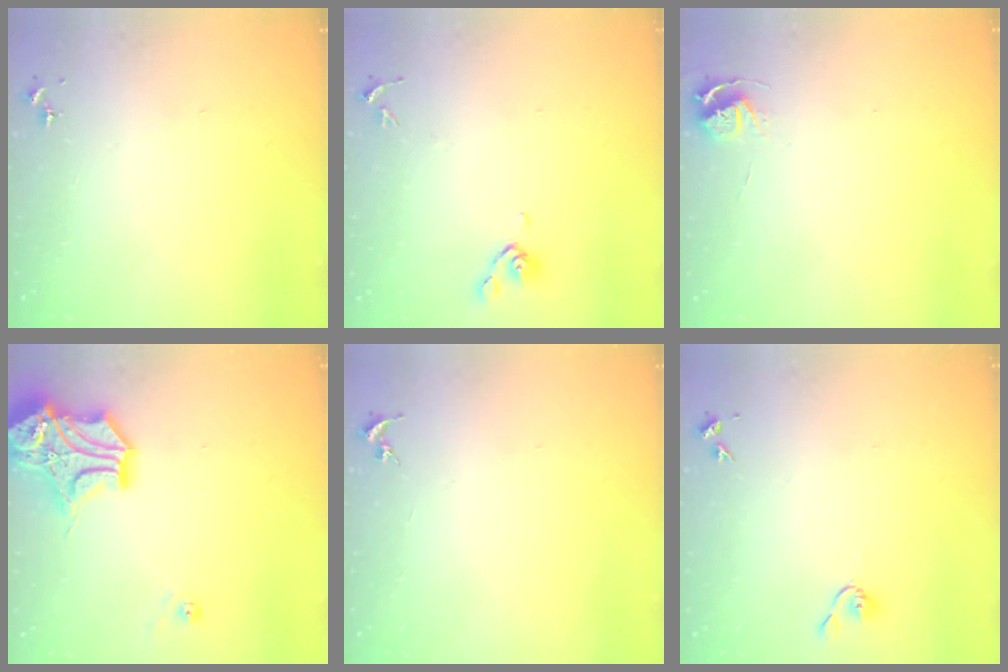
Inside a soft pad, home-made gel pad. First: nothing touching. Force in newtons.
{"total": 6.3, "press": 6.1, "slide": 1.5}
{"total": 5.2, "press": 5.2, "slide": 0.6}
{"total": 18.0, "press": 17.8, "slide": 2.5}
{"total": 0.0}
{"total": 5.1, "press": 5.1, "slide": 0.7}